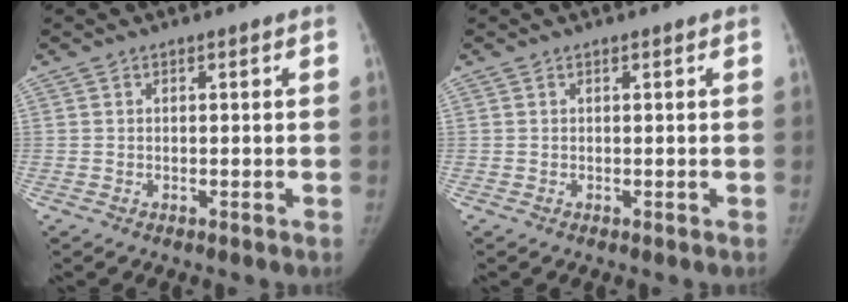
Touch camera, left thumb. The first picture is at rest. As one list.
[{"total": 0.0}]